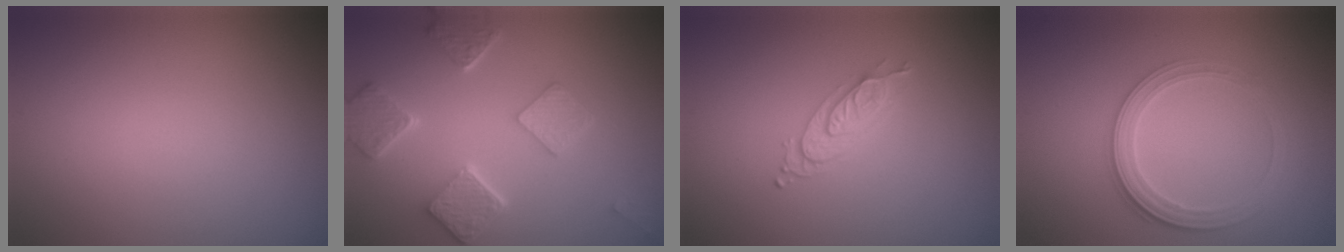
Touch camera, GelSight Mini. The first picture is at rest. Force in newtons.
{"total": 4.8, "press": 3.9, "slide": 2.9}
{"total": 2.0, "press": 1.4, "slide": 1.4}
{"total": 2.8, "press": 2.7, "slide": 0.9}